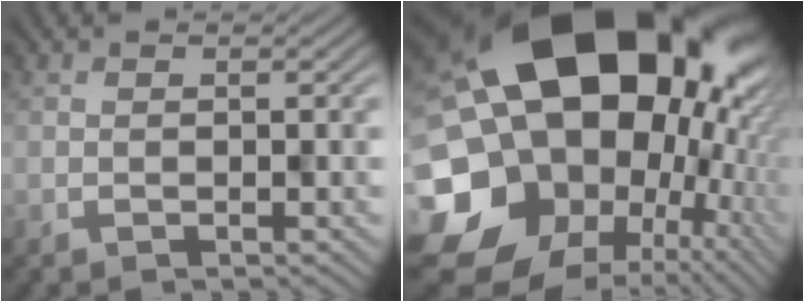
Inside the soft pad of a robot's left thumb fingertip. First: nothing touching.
{"total": 24.1, "force": [4.7, 19.8, 12.8], "torque": [-0.277, -0.044, 0.078]}